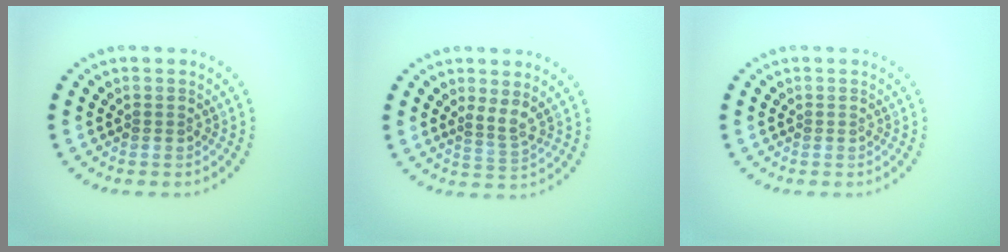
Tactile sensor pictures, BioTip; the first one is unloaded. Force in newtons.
{"total": 1.7, "press": 1.1, "slide": 1.3}
{"total": 0.0}